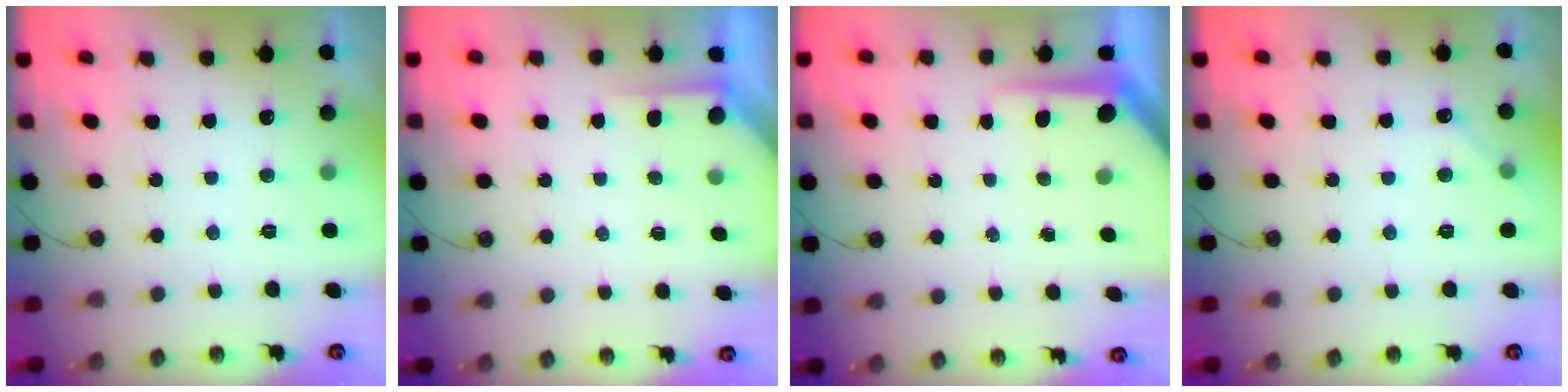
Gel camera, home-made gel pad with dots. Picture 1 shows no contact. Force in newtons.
{"total": 1.5, "press": 1.5, "slide": 0.3}
{"total": 7.5, "press": 7.4, "slide": 0.9}
{"total": 3.0, "press": 3.0, "slide": 0.4}